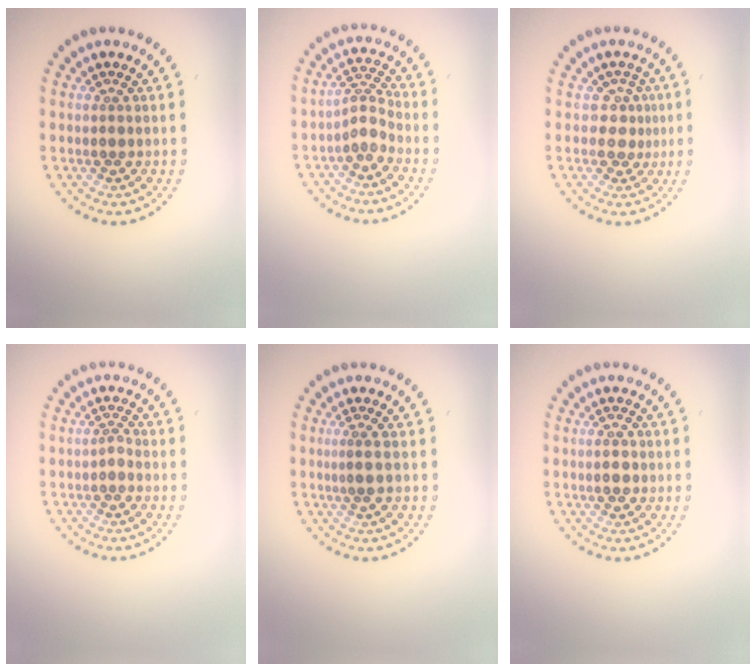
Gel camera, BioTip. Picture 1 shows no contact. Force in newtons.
{"total": 2.2, "press": 1.5, "slide": 1.6}
{"total": 2.1, "press": 1.4, "slide": 1.6}
{"total": 0.9, "press": 0.7, "slide": 0.6}
{"total": 1.1, "press": 0.8, "slide": 0.7}
{"total": 1.4, "press": 1.4, "slide": 0.0}